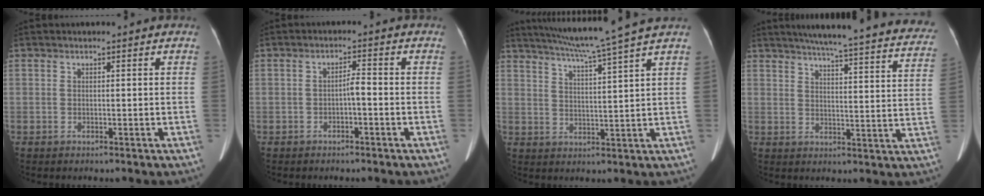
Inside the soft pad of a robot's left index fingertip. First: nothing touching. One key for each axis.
{"total": 2.1, "fx": -1.0, "fy": 0.5, "fz": 1.8, "tx": -0.027, "ty": 0.005, "tz": -0.019}
{"total": 11.3, "fx": 9.4, "fy": -2.5, "fz": 5.8, "tx": -0.100, "ty": -0.007, "tz": 0.139}
{"total": 29.4, "fx": 26.5, "fy": 2.3, "fz": 12.5, "tx": -0.179, "ty": -0.057, "tz": 0.307}